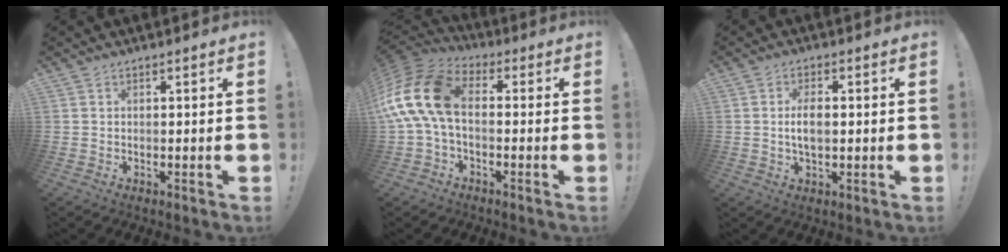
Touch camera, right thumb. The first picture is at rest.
{"total": 17.2, "force": [0.6, 10.6, 13.5], "torque": [-0.259, 0.021, 0.020]}
{"total": 5.2, "force": [-0.2, 2.5, 4.6], "torque": [-0.081, 0.004, -0.008]}